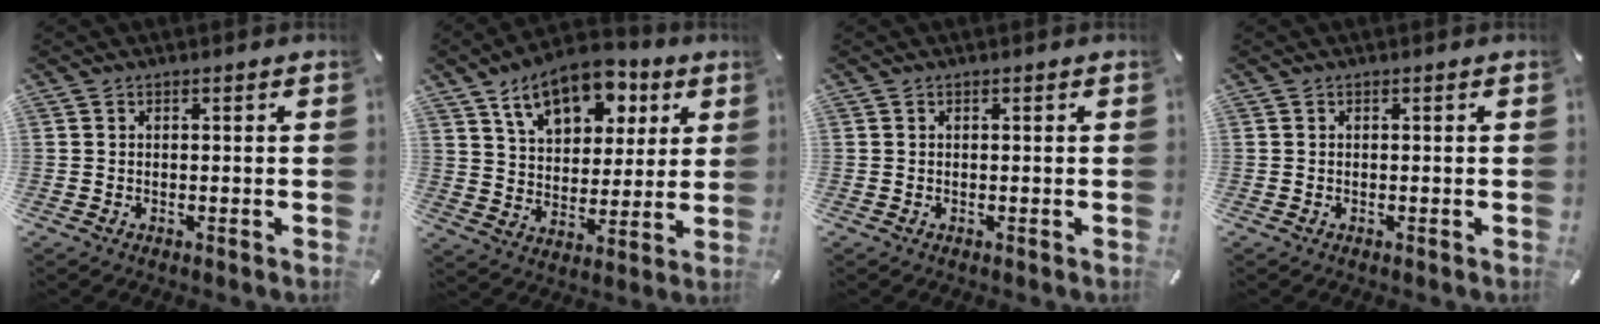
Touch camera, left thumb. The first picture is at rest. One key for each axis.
{"total": 14.8, "fx": 8.9, "fy": 8.9, "fz": 7.7, "tx": -0.118, "ty": -0.040, "tz": 0.158}
{"total": 0.0}
{"total": 0.0}